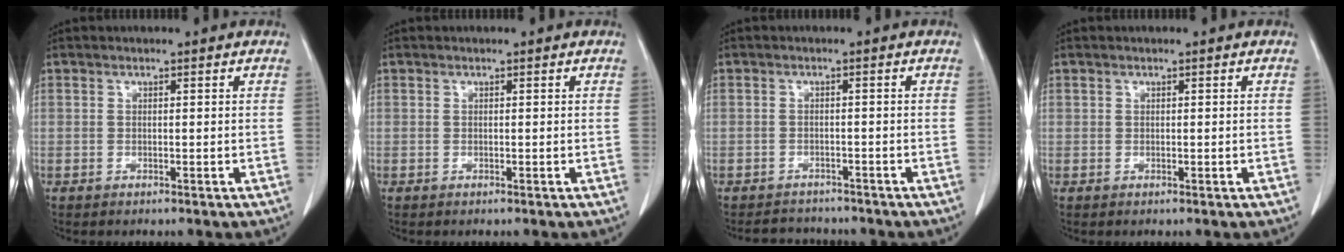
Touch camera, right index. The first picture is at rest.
{"total": 0.0}
{"total": 4.1, "force": [-3.8, 1.5, 0.3], "torque": [-0.004, 0.000, -0.054]}
{"total": 0.0}